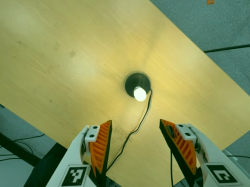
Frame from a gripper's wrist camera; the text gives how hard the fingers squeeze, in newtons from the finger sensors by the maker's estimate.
{"total": 0.0}